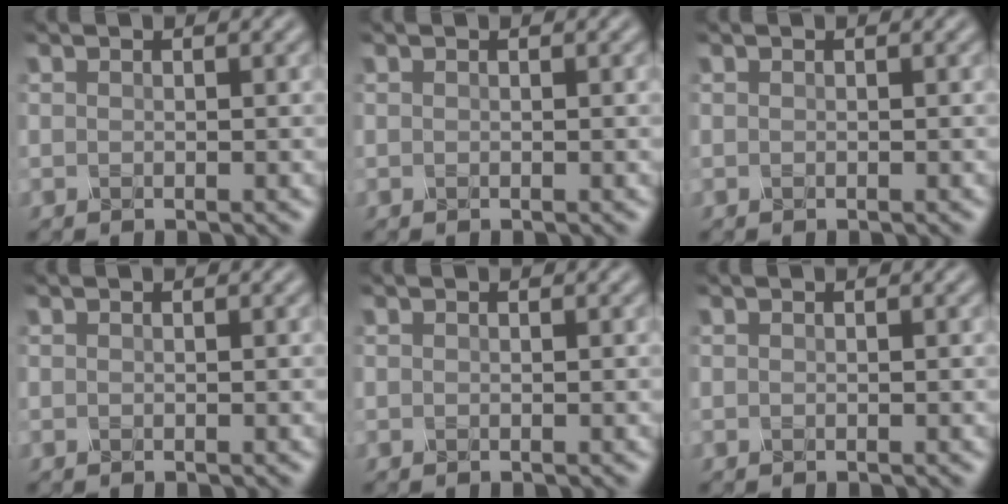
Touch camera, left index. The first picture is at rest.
{"total": 0.0}
{"total": 0.0}
{"total": 0.0}
{"total": 0.0}
{"total": 0.0}